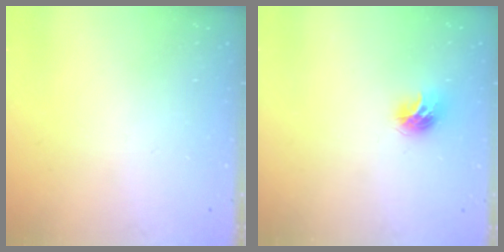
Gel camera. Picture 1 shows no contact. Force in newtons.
{"total": 8.6, "press": 8.6, "slide": 0.0}